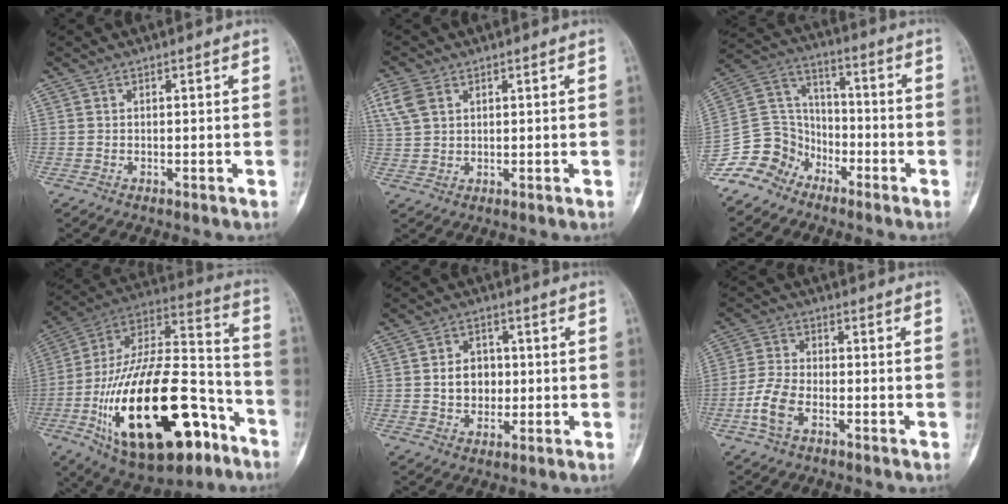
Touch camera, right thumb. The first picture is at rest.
{"total": 5.1, "force": [2.3, 3.4, 3.1], "torque": [-0.069, 0.004, 0.052]}
{"total": 12.0, "force": [-8.5, 8.2, 1.9], "torque": [-0.016, 0.083, -0.168]}
{"total": 35.4, "force": [-14.0, 16.4, 28.1], "torque": [-0.515, 0.058, -0.215]}
{"total": 6.5, "force": [0.2, 5.3, 3.7], "torque": [-0.028, 0.003, 0.002]}
{"total": 6.5, "force": [-2.8, 3.6, 4.7], "torque": [-0.104, 0.016, -0.061]}